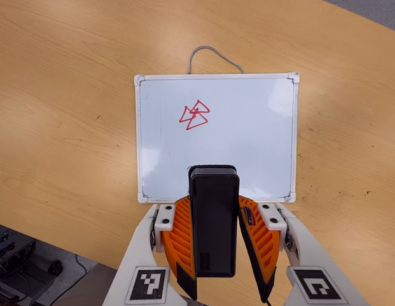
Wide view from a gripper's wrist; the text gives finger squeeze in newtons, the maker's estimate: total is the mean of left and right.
{"total": 5.3, "left": 4.3, "right": 6.3}